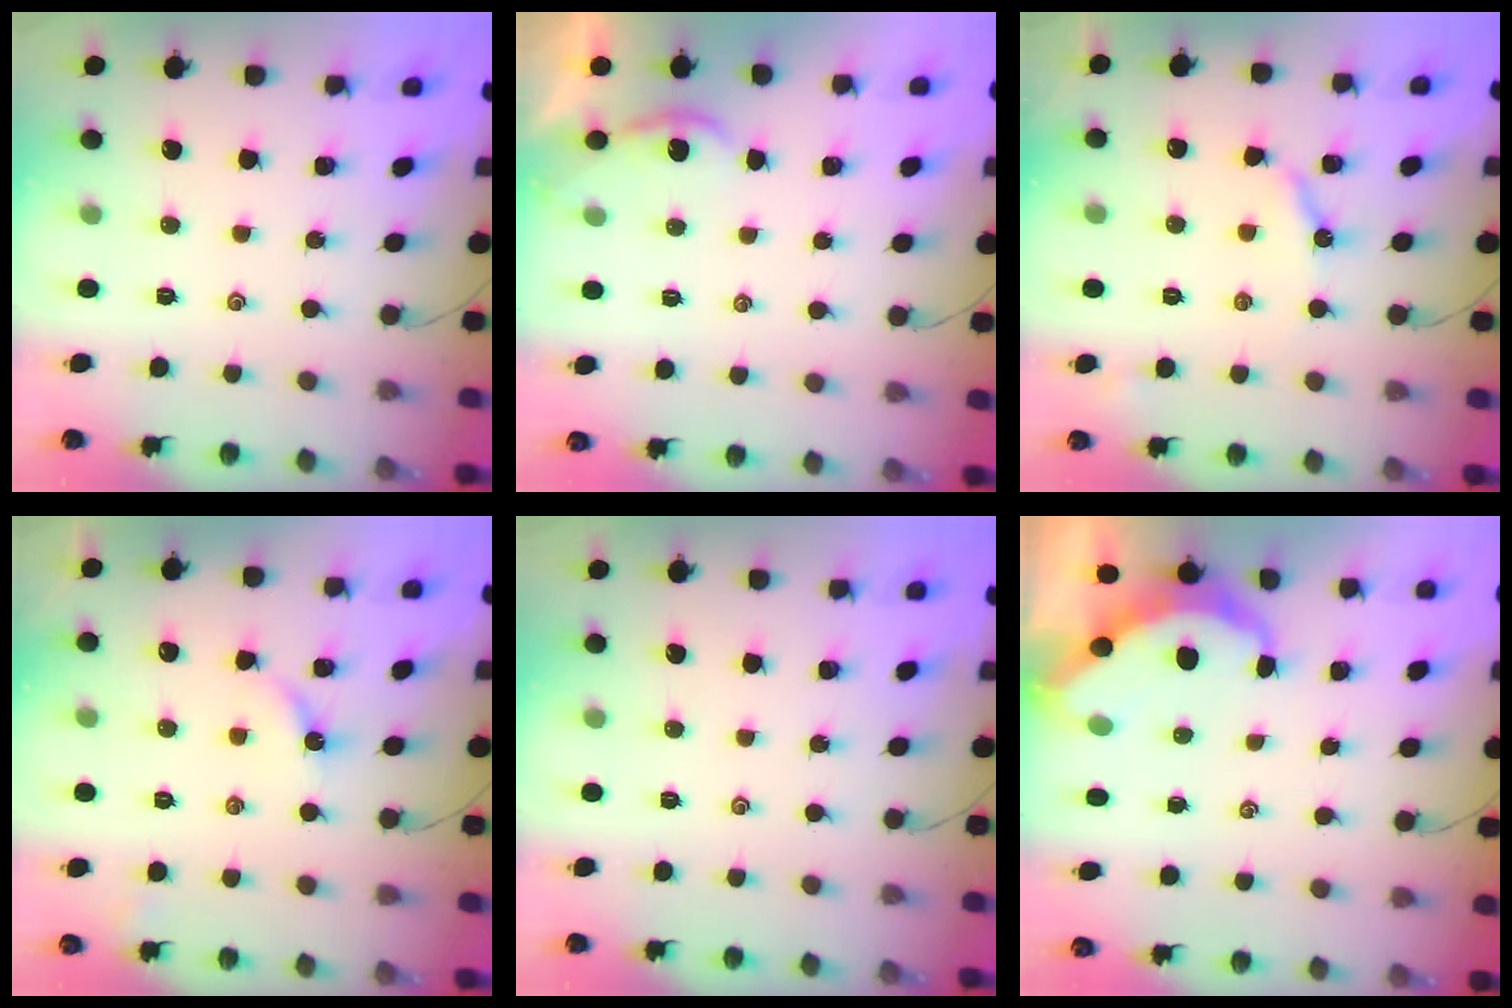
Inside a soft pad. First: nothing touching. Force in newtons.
{"total": 1.2, "press": 1.2, "slide": 0.2}
{"total": 5.2, "press": 5.2, "slide": 0.2}
{"total": 4.0, "press": 4.0, "slide": 0.5}
{"total": 0.0}
{"total": 5.4, "press": 5.4, "slide": 0.5}